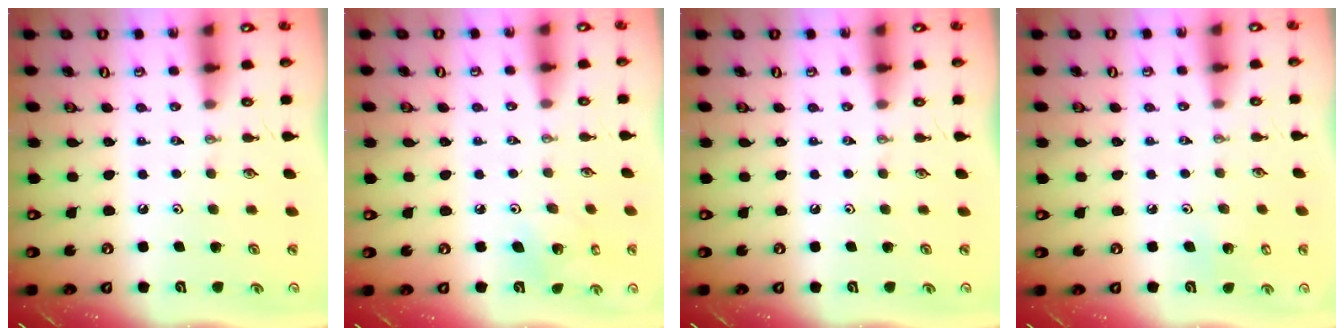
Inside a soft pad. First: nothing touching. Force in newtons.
{"total": 4.6, "press": 4.6, "slide": 0.2}
{"total": 0.0}
{"total": 4.2, "press": 4.2, "slide": 0.3}